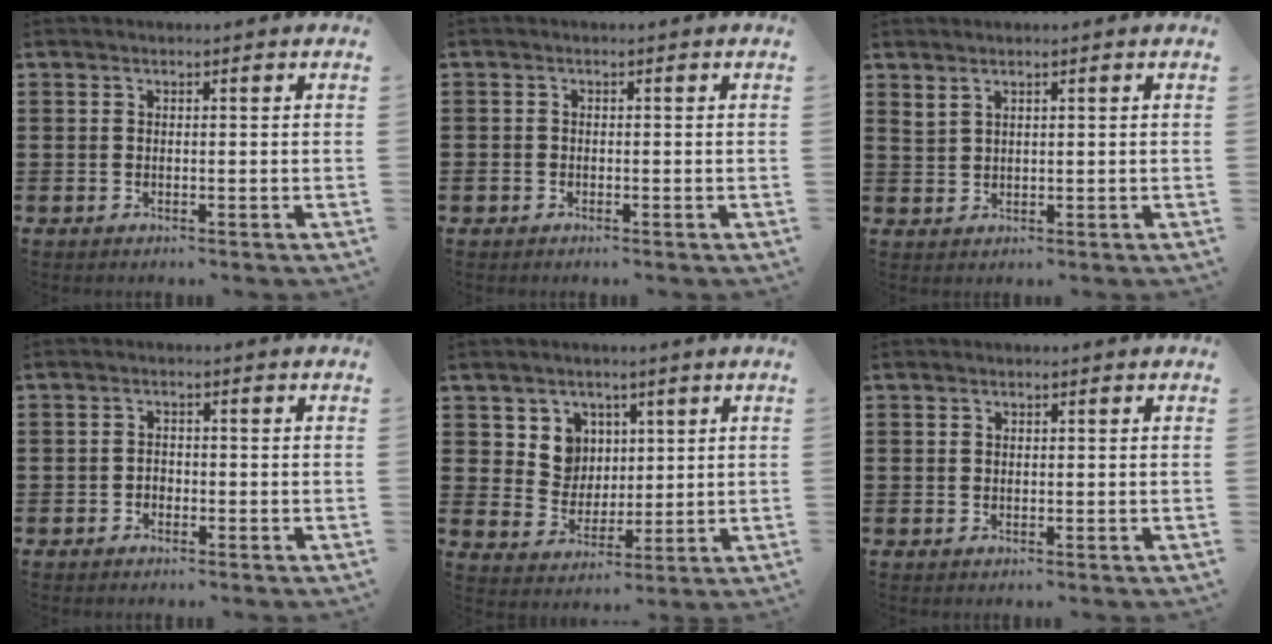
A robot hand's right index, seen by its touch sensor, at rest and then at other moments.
{"total": 1.0, "force": [-0.6, 0.7, 0.2], "torque": [-0.006, 0.001, -0.015]}
{"total": 1.6, "force": [1.4, 0.7, 0.6], "torque": [-0.013, 0.003, 0.026]}
{"total": 1.2, "force": [-0.8, 0.8, 0.3], "torque": [-0.009, 0.000, -0.017]}
{"total": 6.6, "force": [2.8, 5.7, 1.6], "torque": [-0.047, 0.004, 0.051]}
{"total": 0.6, "force": [0.3, 0.5, 0.1], "torque": [-0.003, 0.004, 0.005]}